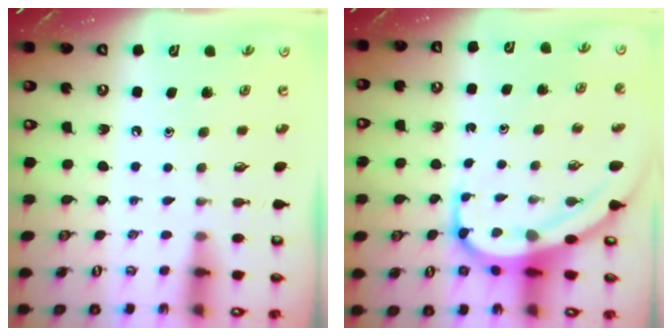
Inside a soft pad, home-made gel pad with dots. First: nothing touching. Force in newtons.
{"total": 9.8, "press": 9.7, "slide": 1.0}